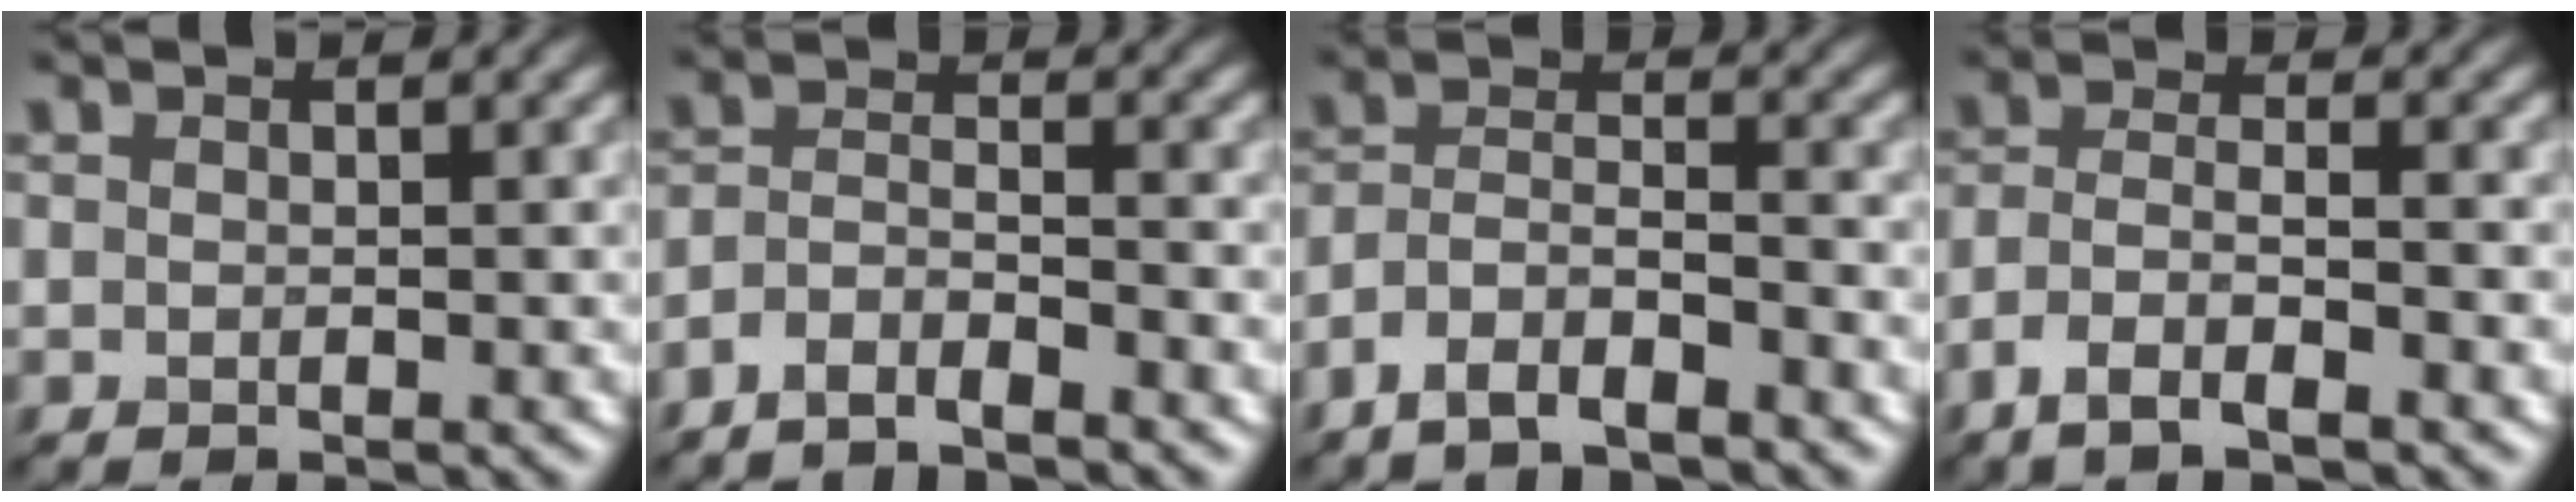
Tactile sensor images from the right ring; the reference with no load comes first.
{"total": 2.9, "force": [-2.5, 0.5, 1.4], "torque": [-0.027, 0.002, -0.054]}
{"total": 4.3, "force": [-3.4, 1.1, 2.3], "torque": [-0.045, 0.002, -0.071]}
{"total": 4.2, "force": [-2.8, 1.1, 3.0], "torque": [-0.060, 0.001, -0.058]}